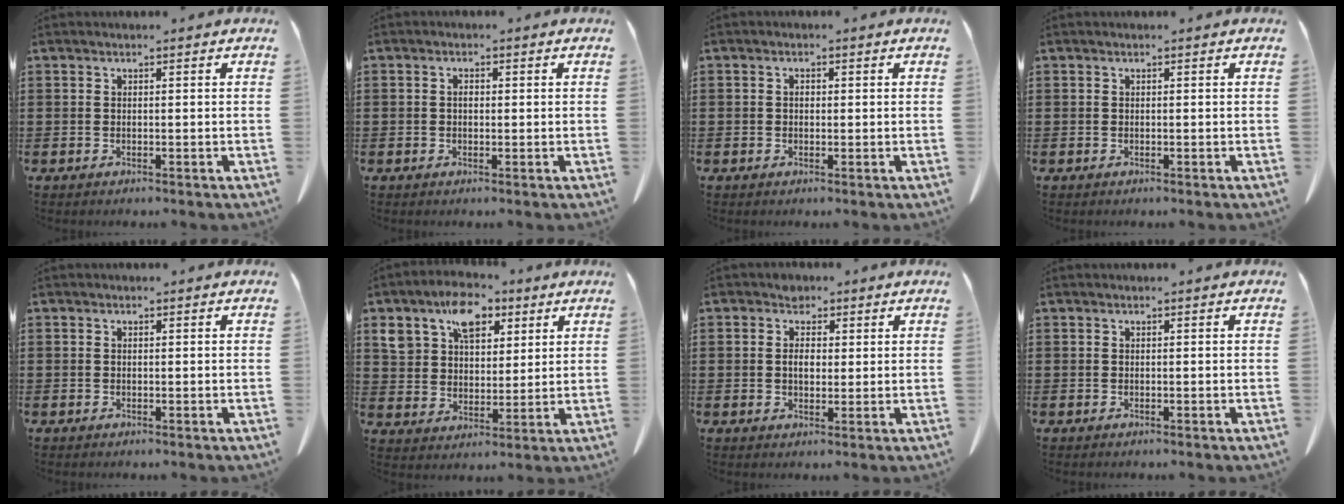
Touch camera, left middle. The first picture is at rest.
{"total": 1.2, "force": [0.1, 0.8, 0.9], "torque": [-0.020, 0.003, 0.002]}
{"total": 0.9, "force": [0.1, 0.7, 0.6], "torque": [-0.014, 0.002, 0.002]}
{"total": 0.0}
{"total": 0.0}
{"total": 9.1, "force": [5.4, 5.7, 4.6], "torque": [-0.095, 0.005, 0.095]}
{"total": 3.3, "force": [1.3, 2.3, 2.0], "torque": [-0.037, 0.004, 0.022]}
{"total": 0.0}